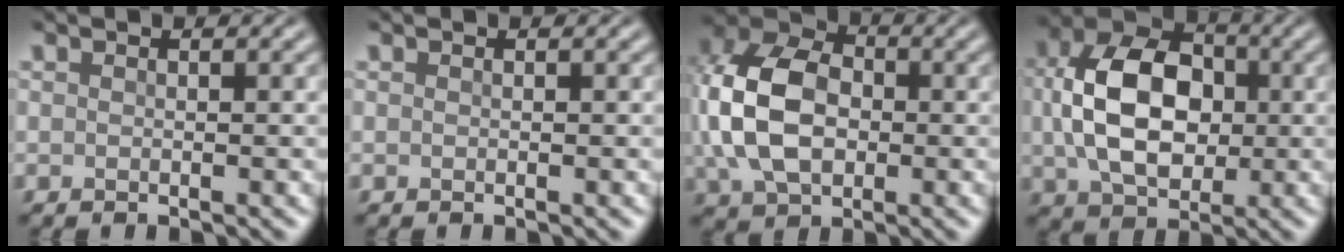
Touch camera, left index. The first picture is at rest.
{"total": 0.0}
{"total": 10.5, "force": [0.2, 7.4, 7.4], "torque": [-0.179, 0.011, -0.007]}
{"total": 9.8, "force": [0.5, 6.8, 7.1], "torque": [-0.144, 0.007, 0.003]}